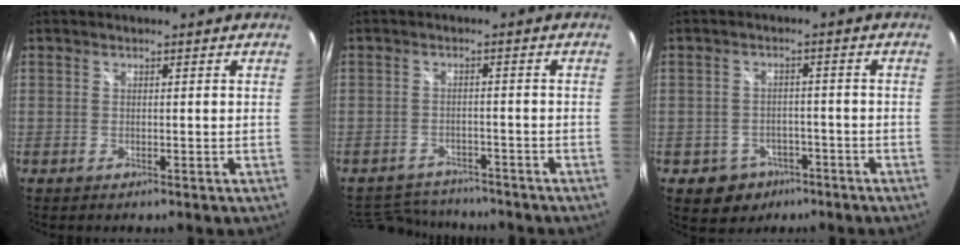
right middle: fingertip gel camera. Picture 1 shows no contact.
{"total": 9.2, "force": [-8.3, 3.2, 2.0], "torque": [-0.055, 0.013, -0.121]}
{"total": 6.4, "force": [-3.5, 5.1, 1.6], "torque": [-0.042, 0.015, -0.035]}